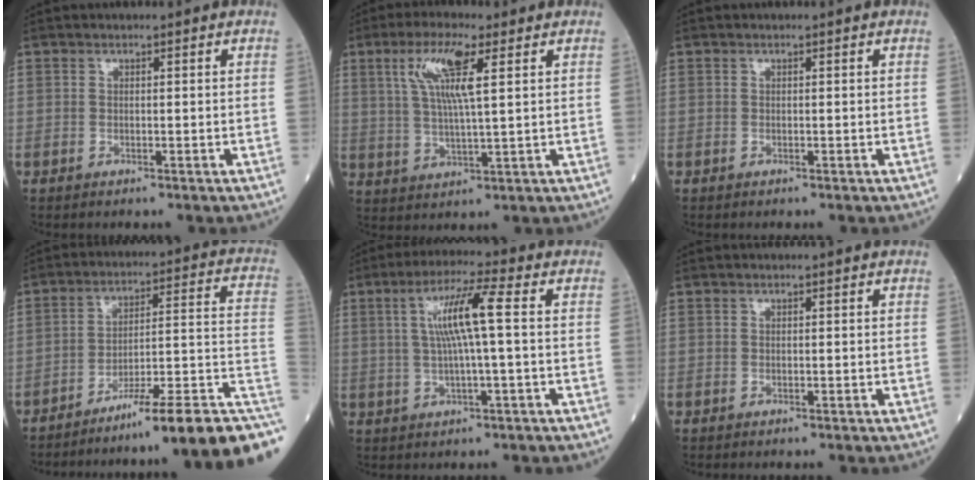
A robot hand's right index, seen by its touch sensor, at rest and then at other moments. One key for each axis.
{"total": 8.7, "fx": 3.4, "fy": 0.9, "fz": 8.0, "tx": -0.163, "ty": 0.008, "tz": 0.065}
{"total": 0.0}
{"total": 18.8, "fx": -12.1, "fy": 0.7, "fz": 14.4, "tx": -0.117, "ty": 0.037, "tz": -0.182}
{"total": 8.0, "fx": 1.2, "fy": -0.2, "fz": 7.9, "tx": -0.150, "ty": 0.009, "tz": 0.023}
{"total": 0.0}